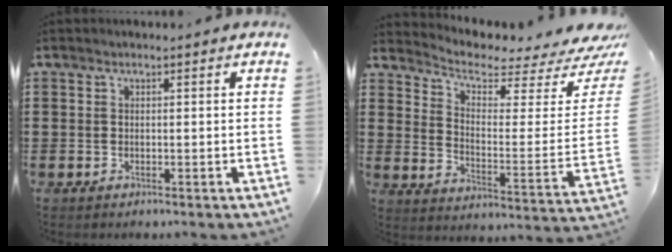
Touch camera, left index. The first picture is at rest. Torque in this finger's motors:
{"motor_torque": [0.98, -1.15, 0.10, 0.02]}